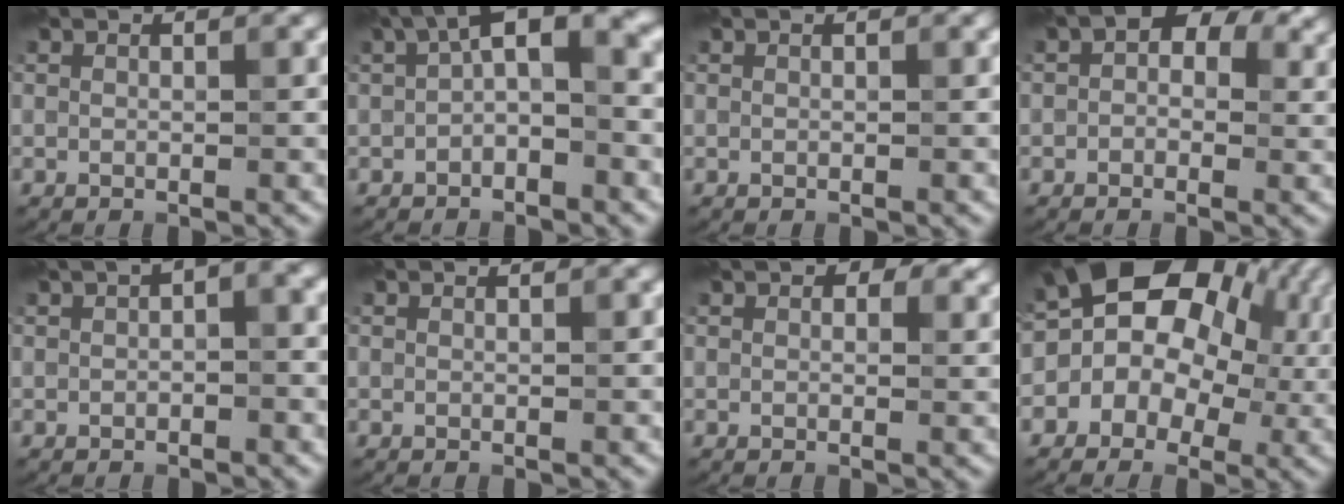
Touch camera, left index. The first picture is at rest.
{"total": 4.8, "force": [-0.1, 1.8, 4.5], "torque": [-0.067, 0.021, -0.012]}
{"total": 0.0}
{"total": 4.7, "force": [1.0, 3.2, 3.2], "torque": [-0.024, 0.013, -0.007]}
{"total": 2.8, "force": [0.6, 1.0, 2.5], "torque": [-0.028, 0.015, 0.005]}
{"total": 0.0}
{"total": 3.4, "force": [1.7, 1.7, 2.4], "torque": [-0.033, 0.001, 0.026]}
{"total": 16.2, "force": [3.2, 12.0, 10.3], "torque": [-0.148, 0.044, 0.035]}